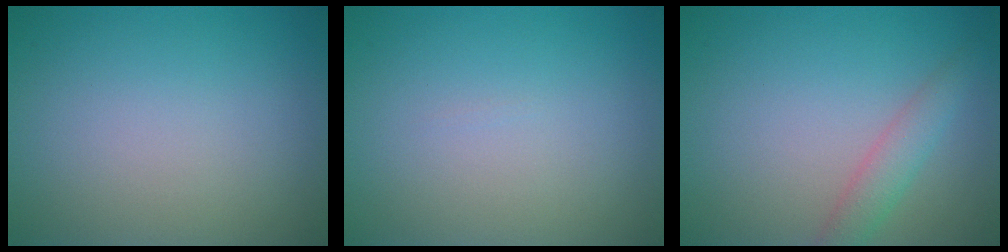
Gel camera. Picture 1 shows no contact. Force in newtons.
{"total": 0.0}
{"total": 2.2, "press": 2.2, "slide": 0.1}